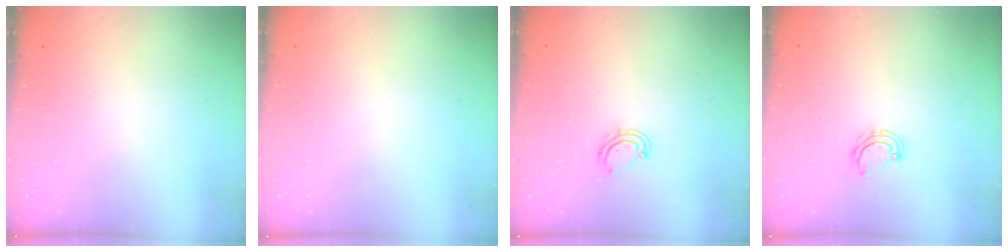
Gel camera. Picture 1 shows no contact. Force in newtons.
{"total": 0.0}
{"total": 5.0, "press": 5.0, "slide": 0.3}
{"total": 4.5, "press": 4.4, "slide": 0.4}